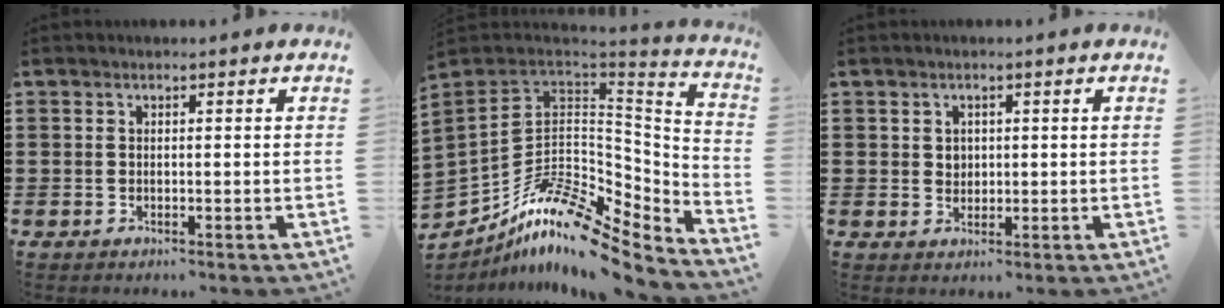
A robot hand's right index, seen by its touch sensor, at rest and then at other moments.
{"total": 13.9, "force": [-8.9, 6.1, 8.8], "torque": [-0.189, 0.016, -0.168]}
{"total": 1.7, "force": [0.6, 1.5, 0.5], "torque": [-0.015, 0.007, 0.010]}